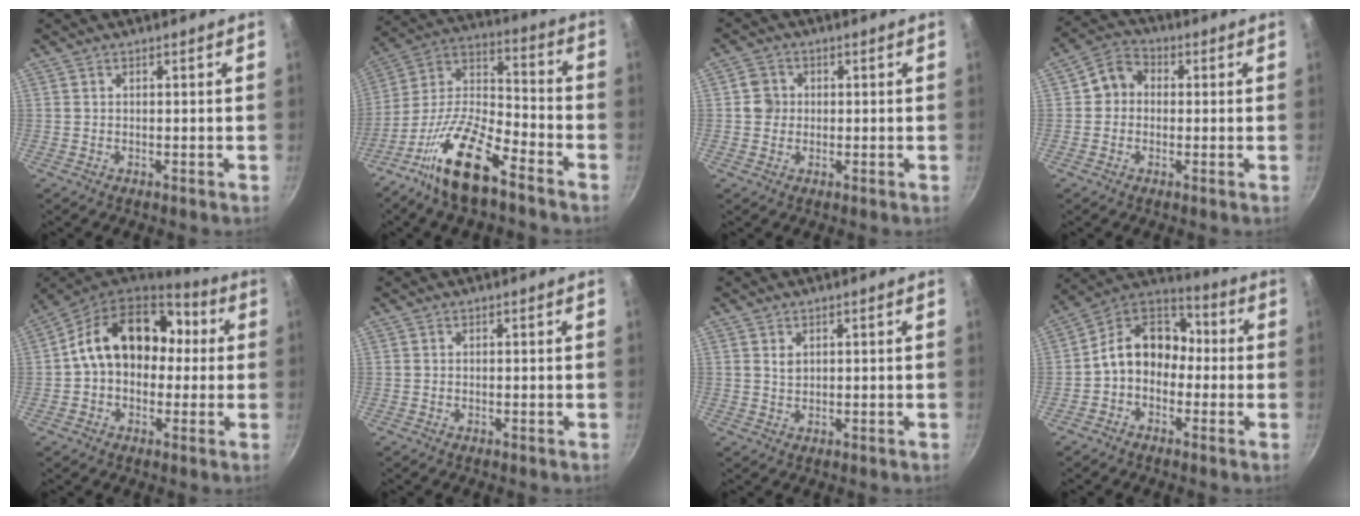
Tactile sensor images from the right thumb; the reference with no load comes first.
{"total": 17.6, "force": [-10.6, 6.2, 12.6], "torque": [-0.231, 0.074, -0.218]}
{"total": 3.7, "force": [0.3, 3.5, 1.2], "torque": [0.001, 0.007, 0.000]}
{"total": 5.9, "force": [0.2, 5.3, 2.7], "torque": [-0.019, 0.014, -0.014]}
{"total": 18.3, "force": [2.3, 13.5, 12.2], "torque": [-0.147, 0.044, 0.024]}
{"total": 0.0}
{"total": 1.8, "force": [0.9, 1.2, 1.0], "torque": [-0.017, -0.002, 0.019]}
{"total": 12.2, "force": [-1.5, 9.5, 7.5], "torque": [-0.084, 0.052, -0.055]}